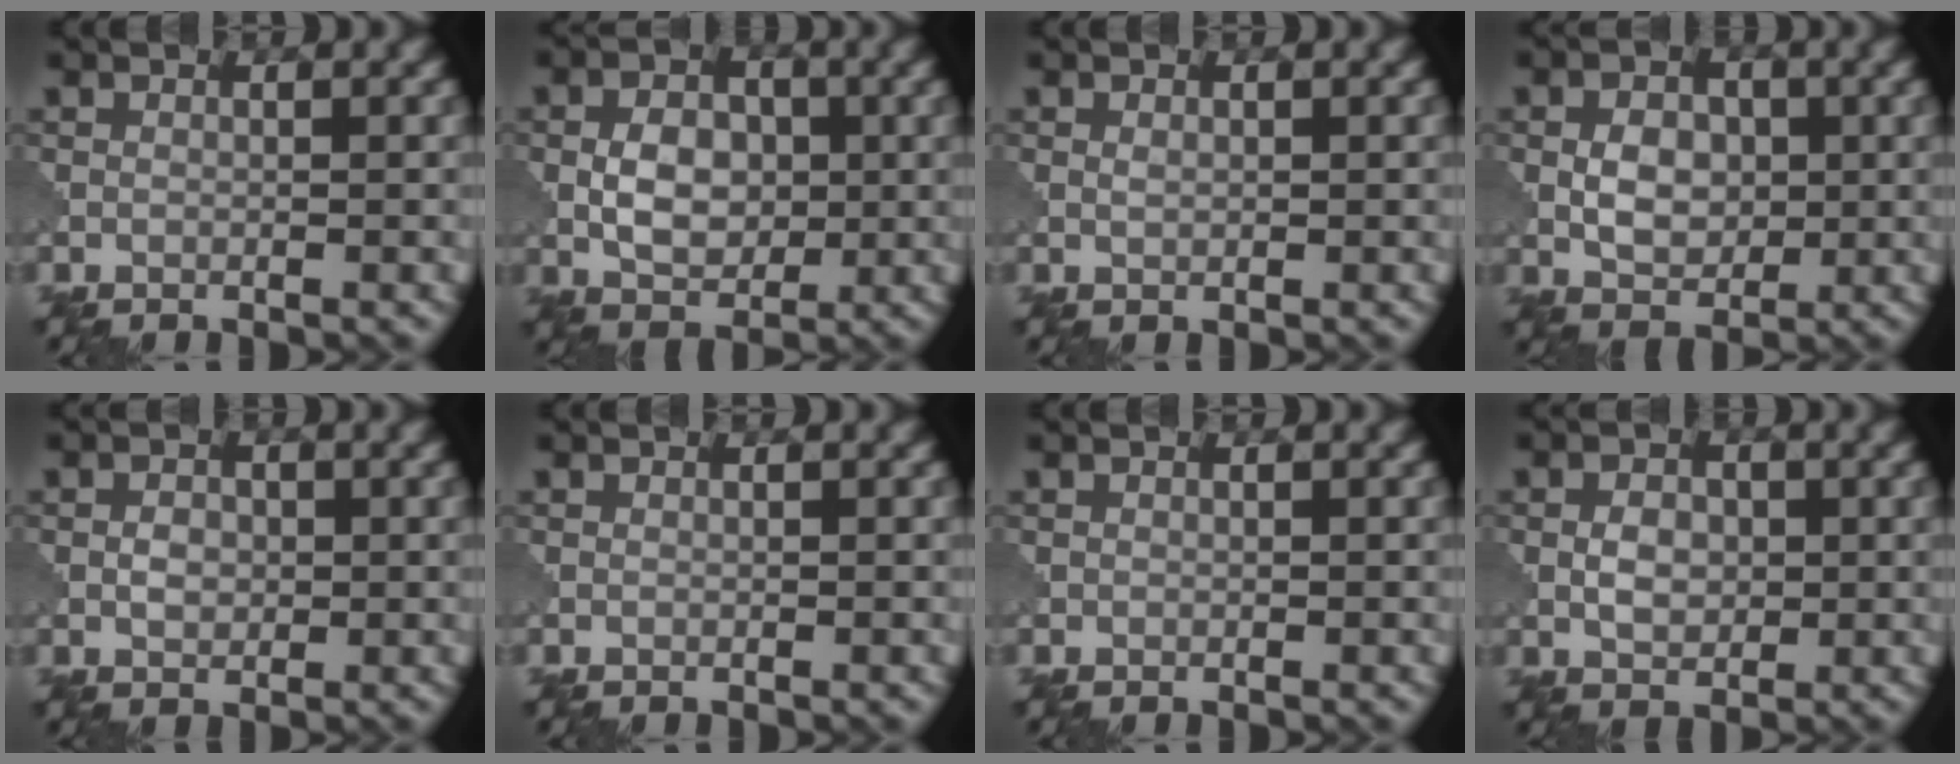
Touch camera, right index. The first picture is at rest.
{"total": 4.4, "force": [-0.2, 3.0, 3.2], "torque": [-0.052, 0.002, -0.006]}
{"total": 0.6, "force": [0.1, 0.4, 0.5], "torque": [-0.011, 0.001, 0.003]}
{"total": 3.6, "force": [-0.1, 2.5, 2.5], "torque": [-0.044, 0.001, -0.004]}
{"total": 1.6, "force": [-0.1, 1.2, 1.1], "torque": [-0.019, 0.002, -0.005]}
{"total": 0.0}
{"total": 0.0}
{"total": 2.5, "force": [-0.1, 1.8, 1.8], "torque": [-0.032, 0.002, -0.004]}